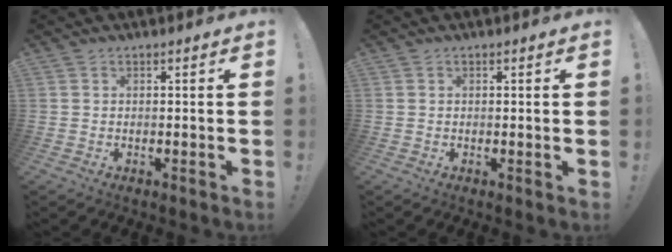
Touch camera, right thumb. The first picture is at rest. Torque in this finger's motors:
{"motor_torque": [-0.30, 0.32, -0.18, -0.10, -0.03]}